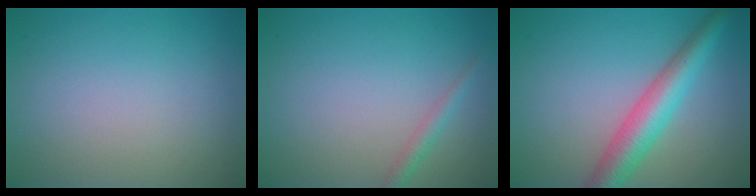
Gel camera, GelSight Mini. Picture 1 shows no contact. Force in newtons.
{"total": 1.3, "press": 1.3, "slide": 0.1}
{"total": 5.1, "press": 5.0, "slide": 0.3}